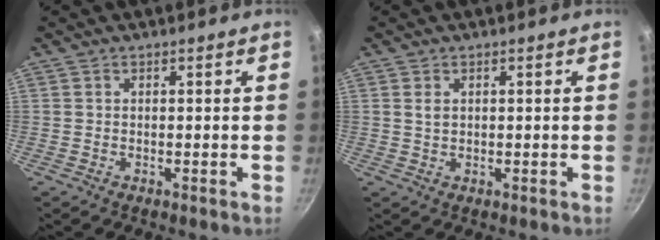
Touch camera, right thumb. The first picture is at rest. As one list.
[{"total": 1.5, "force": [0.5, 1.0, 1.0], "torque": [-0.018, -0.001, 0.010]}]